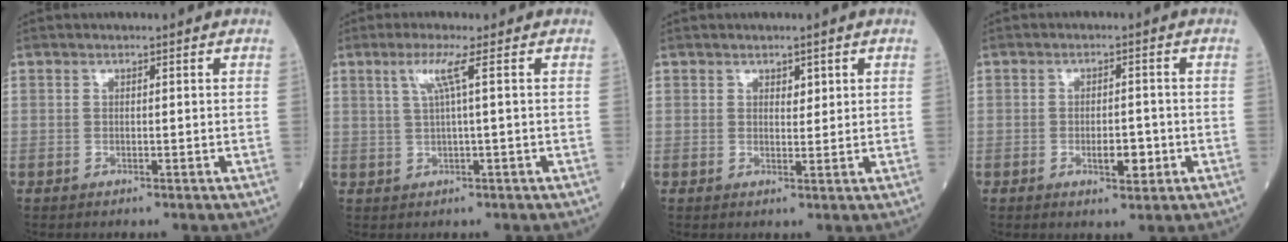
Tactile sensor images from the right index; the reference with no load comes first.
{"total": 3.5, "force": [1.2, -0.9, 3.2], "torque": [-0.072, 0.004, 0.028]}
{"total": 1.6, "force": [0.9, 0.9, 1.0], "torque": [-0.013, -0.002, 0.017]}
{"total": 3.7, "force": [-1.2, 1.2, 3.3], "torque": [-0.049, 0.001, -0.015]}